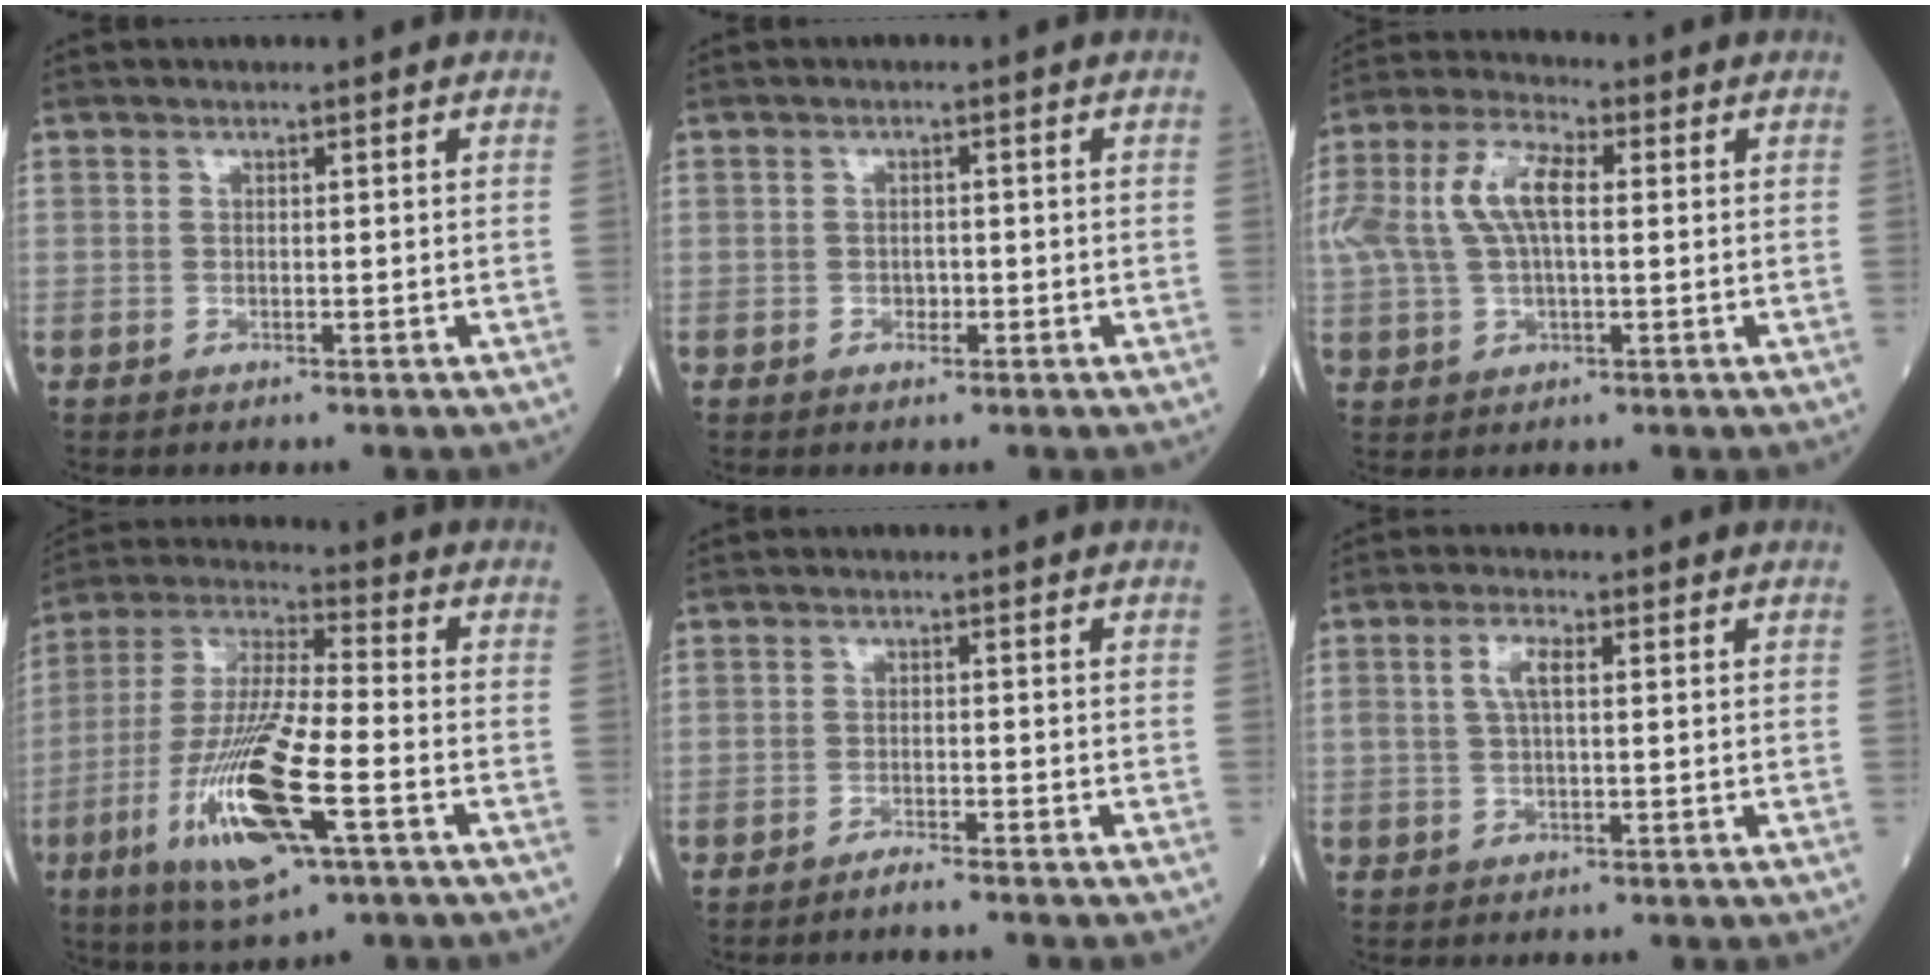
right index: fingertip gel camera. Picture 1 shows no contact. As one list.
[{"total": 1.2, "force": [-0.4, 0.9, 0.7], "torque": [-0.004, 0.003, -0.006]}, {"total": 10.4, "force": [1.8, 4.5, 9.2], "torque": [-0.210, 0.026, 0.034]}, {"total": 18.1, "force": [-6.8, 3.1, 16.5], "torque": [-0.344, -0.023, -0.121]}, {"total": 1.9, "force": [-1.7, -0.2, 0.7], "torque": [-0.015, -0.001, -0.029]}, {"total": 3.3, "force": [0.7, 1.0, 3.1], "torque": [-0.067, 0.010, 0.015]}]